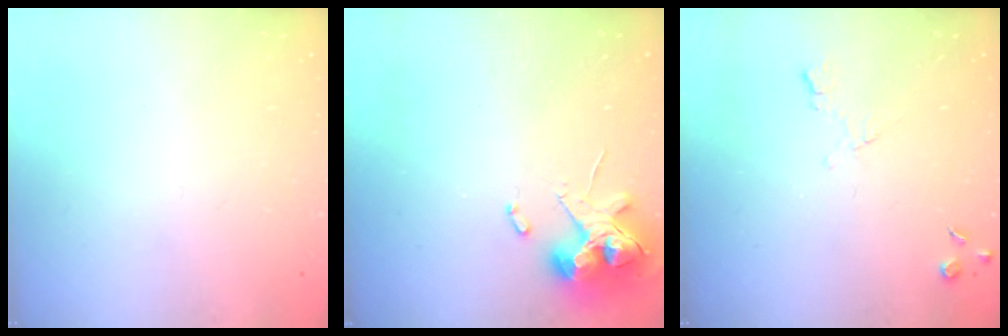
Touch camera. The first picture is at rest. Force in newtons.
{"total": 10.3, "press": 10.1, "slide": 1.5}
{"total": 4.5, "press": 4.4, "slide": 0.8}